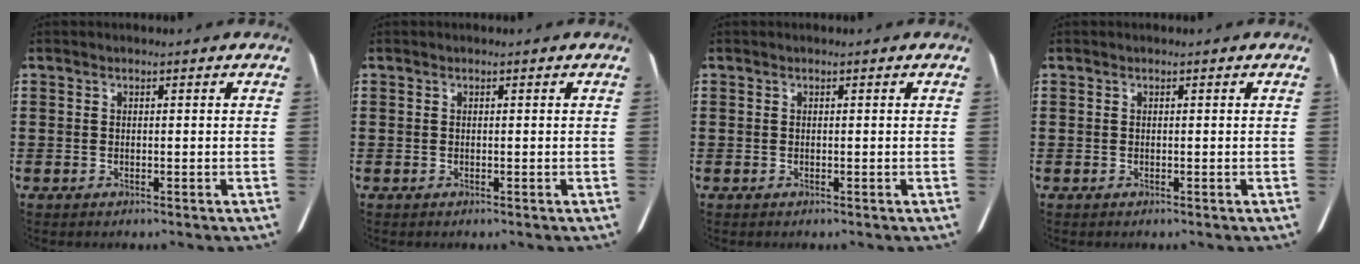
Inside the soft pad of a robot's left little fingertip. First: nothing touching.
{"total": 0.0}
{"total": 0.0}
{"total": 0.0}